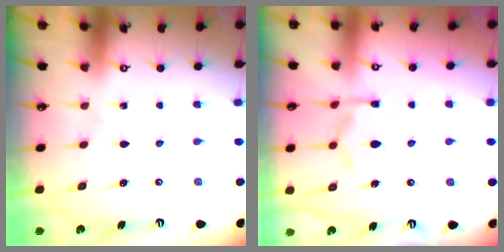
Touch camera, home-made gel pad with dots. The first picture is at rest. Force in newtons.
{"total": 9.8, "press": 9.7, "slide": 1.4}